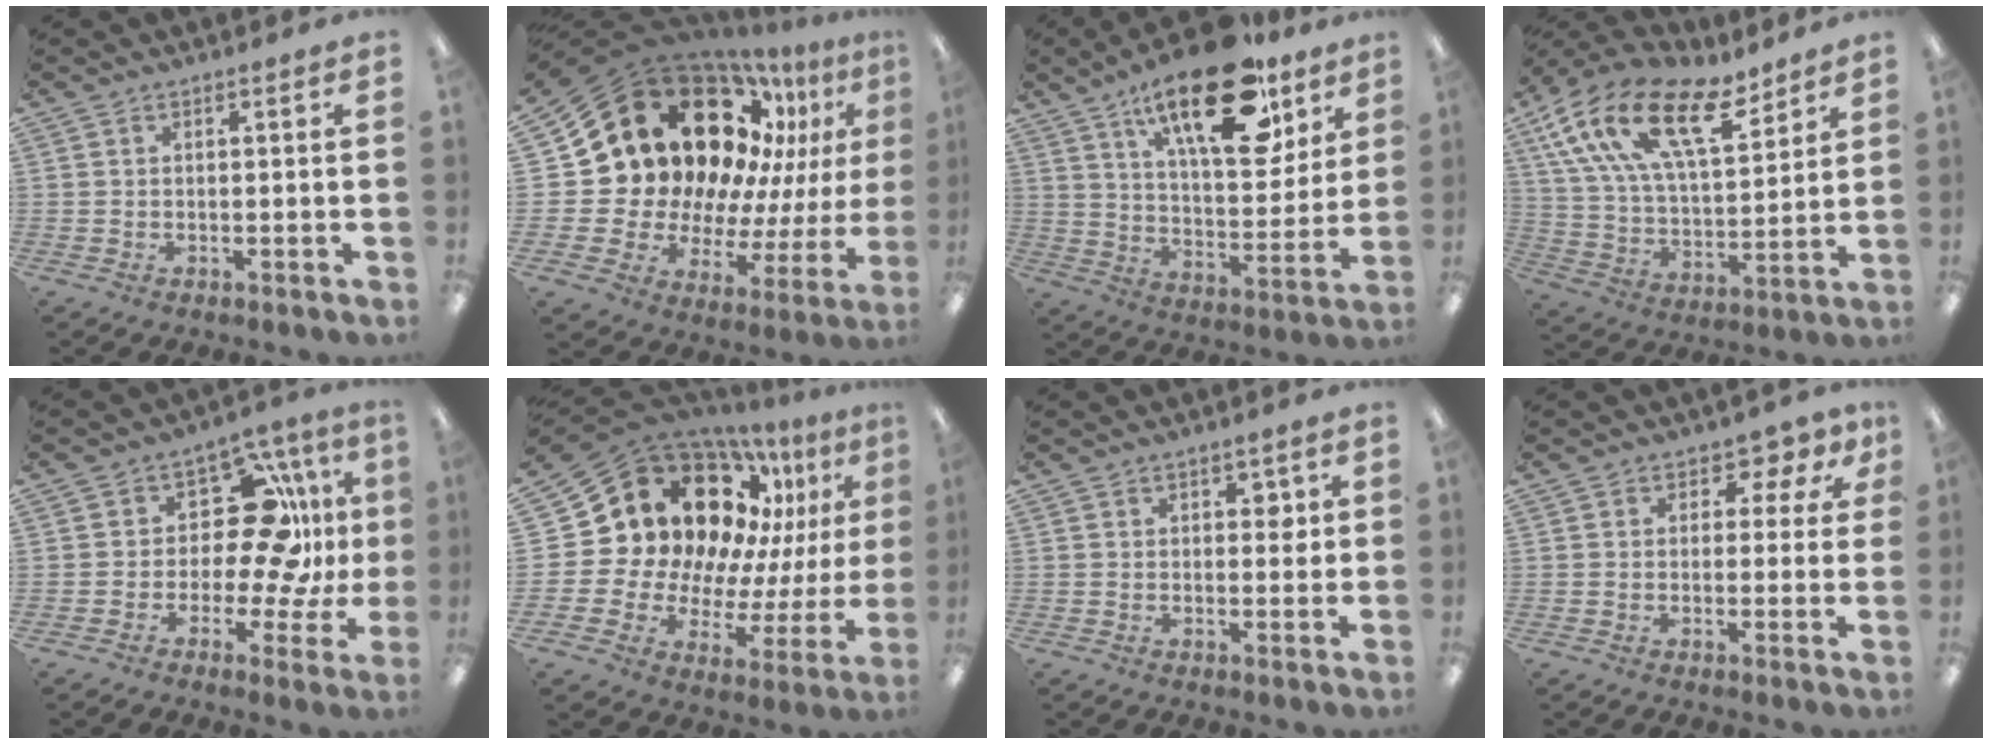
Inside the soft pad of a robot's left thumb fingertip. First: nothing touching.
{"total": 26.7, "force": [12.9, 17.9, 15.0], "torque": [-0.247, -0.100, 0.267]}
{"total": 24.0, "force": [15.3, 9.7, 15.7], "torque": [-0.234, -0.077, 0.251]}
{"total": 21.2, "force": [12.5, 9.6, 14.2], "torque": [-0.273, -0.064, 0.222]}
{"total": 15.5, "force": [3.1, 9.6, 11.8], "torque": [-0.175, -0.013, 0.055]}
{"total": 21.6, "force": [11.2, 15.1, 10.6], "torque": [-0.191, -0.101, 0.220]}
{"total": 2.9, "force": [1.0, 1.8, 2.1], "torque": [-0.027, 0.002, 0.012]}
{"total": 3.9, "force": [1.2, 3.2, 1.9], "torque": [-0.022, -0.001, 0.016]}